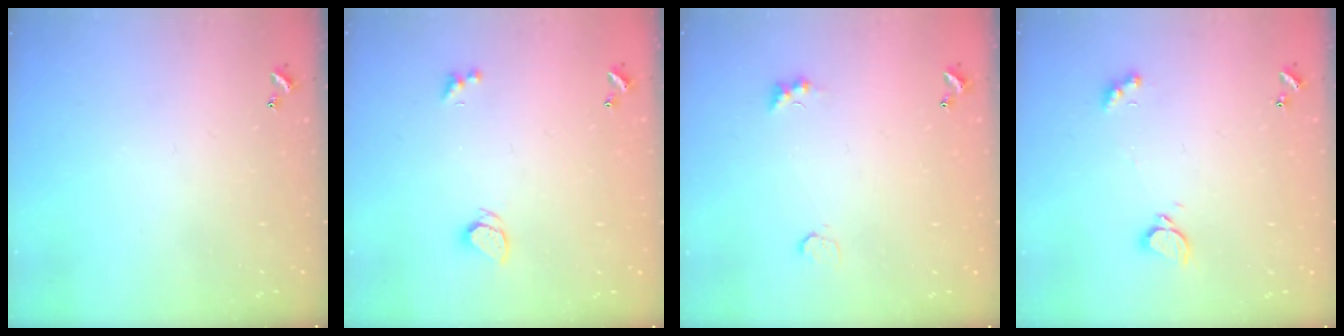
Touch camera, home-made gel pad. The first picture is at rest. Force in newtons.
{"total": 1.9, "press": 1.8, "slide": 0.4}
{"total": 1.9, "press": 1.8, "slide": 0.5}
{"total": 1.8, "press": 1.7, "slide": 0.6}